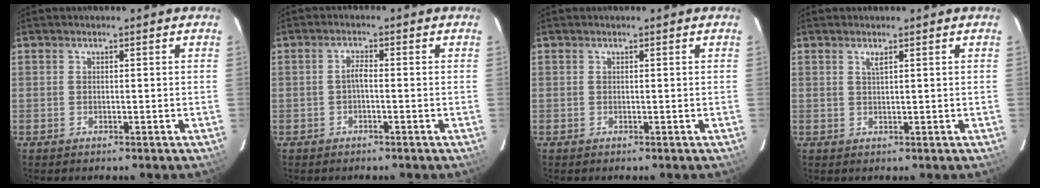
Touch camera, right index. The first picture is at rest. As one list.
[{"total": 1.6, "force": [-0.6, 0.4, 1.5], "torque": [-0.030, 0.007, -0.013]}, {"total": 0.0}, {"total": 1.1, "force": [0.6, 0.0, 0.9], "torque": [-0.018, 0.001, 0.012]}]